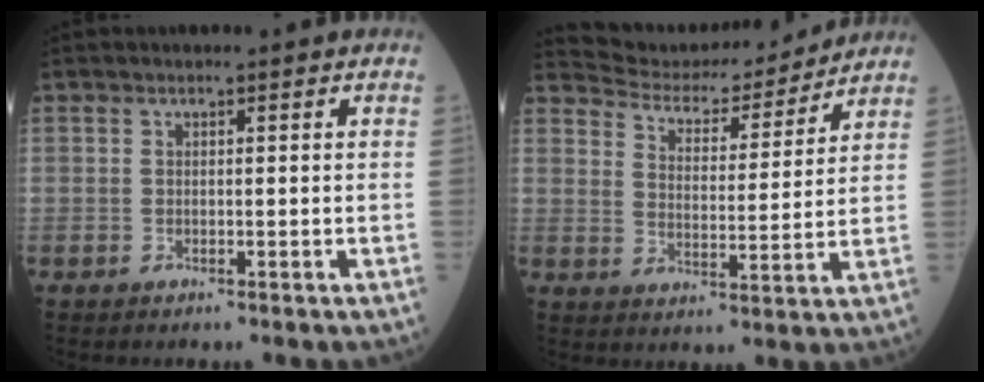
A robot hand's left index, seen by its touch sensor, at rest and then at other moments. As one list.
[{"total": 12.8, "force": [12.5, 2.1, 2.0], "torque": [-0.036, -0.001, 0.184]}]